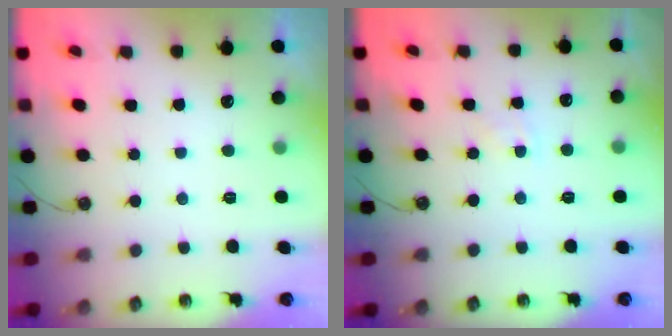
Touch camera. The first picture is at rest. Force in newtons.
{"total": 2.7, "press": 2.7, "slide": 0.4}